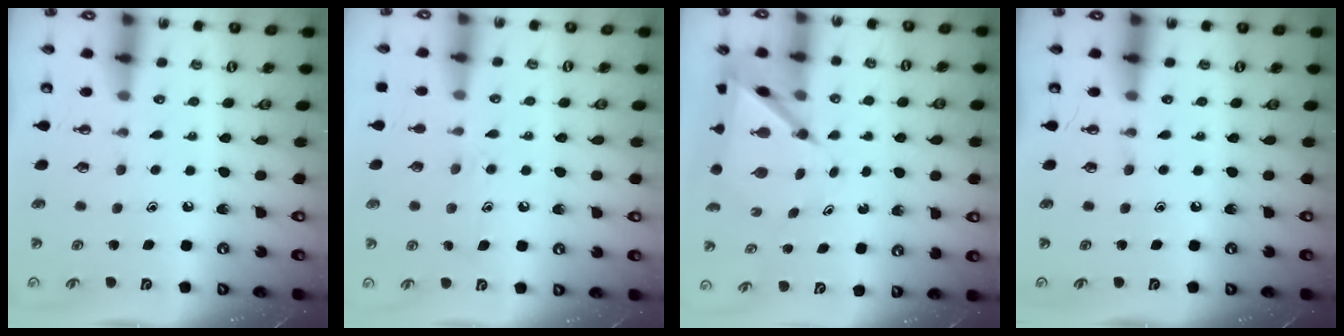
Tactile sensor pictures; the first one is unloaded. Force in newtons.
{"total": 8.8, "press": 8.7, "slide": 0.7}
{"total": 6.5, "press": 6.5, "slide": 0.7}
{"total": 0.0}